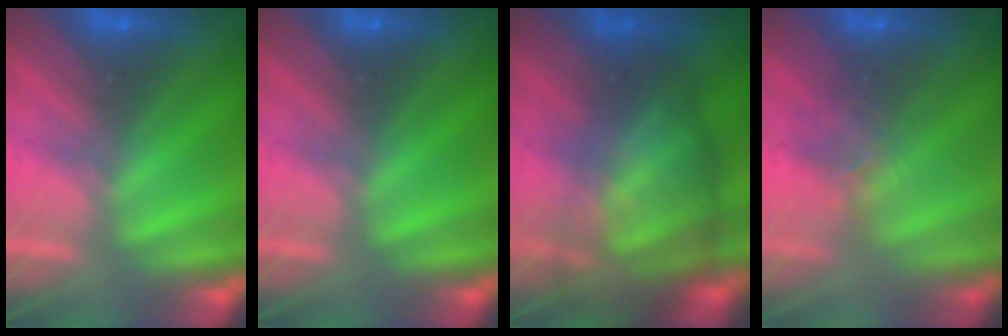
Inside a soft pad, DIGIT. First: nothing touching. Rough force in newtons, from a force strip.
{"total": 0.0}
{"total": 11.6}
{"total": 3.8}